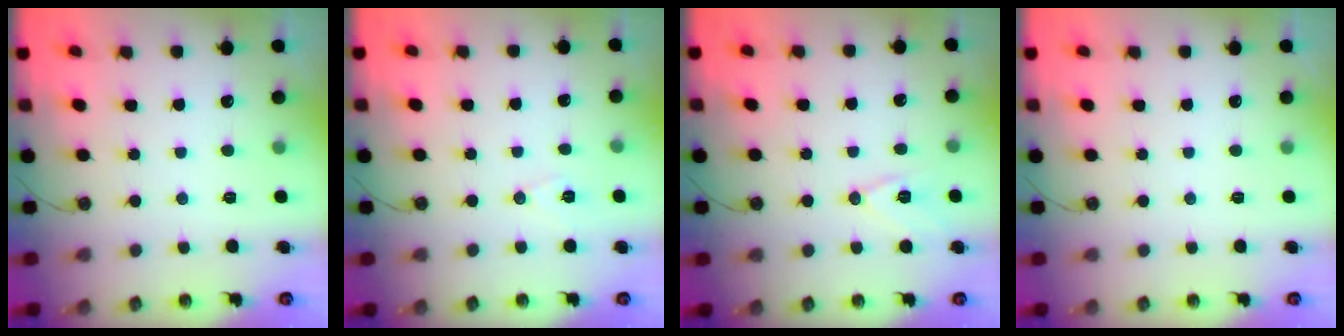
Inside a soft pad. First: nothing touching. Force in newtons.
{"total": 7.1, "press": 5.5, "slide": 4.5}
{"total": 9.5, "press": 8.8, "slide": 3.7}
{"total": 0.0}